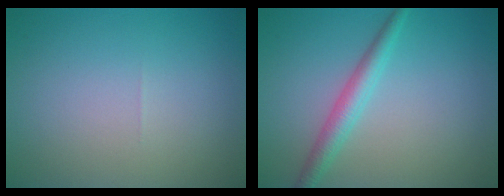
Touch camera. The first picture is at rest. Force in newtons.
{"total": 2.6, "press": 2.6, "slide": 0.0}